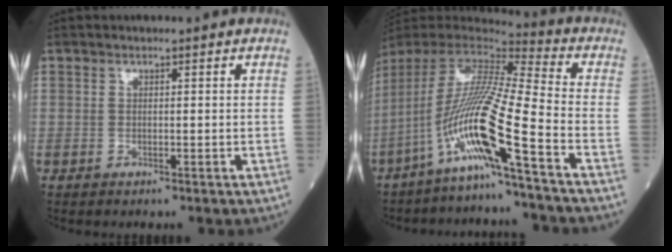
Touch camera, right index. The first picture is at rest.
{"total": 16.2, "force": [-8.0, -1.9, 13.9], "torque": [-0.276, -0.013, -0.162]}